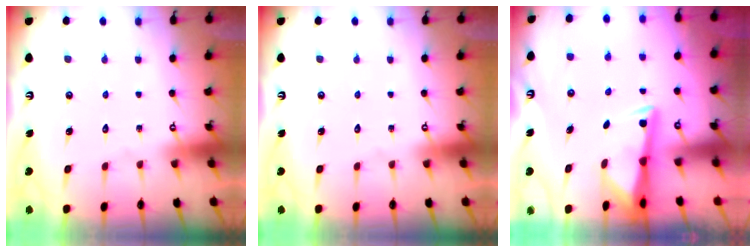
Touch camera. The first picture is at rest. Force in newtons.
{"total": 0.0}
{"total": 2.9, "press": 2.9, "slide": 0.6}